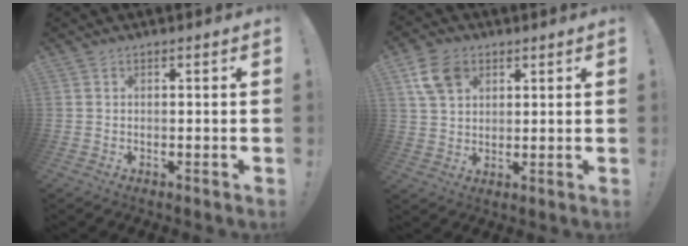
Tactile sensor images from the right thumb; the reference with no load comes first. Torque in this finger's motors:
{"motor_torque": [1.24, 1.69, 0.16, -0.19, 0.00]}